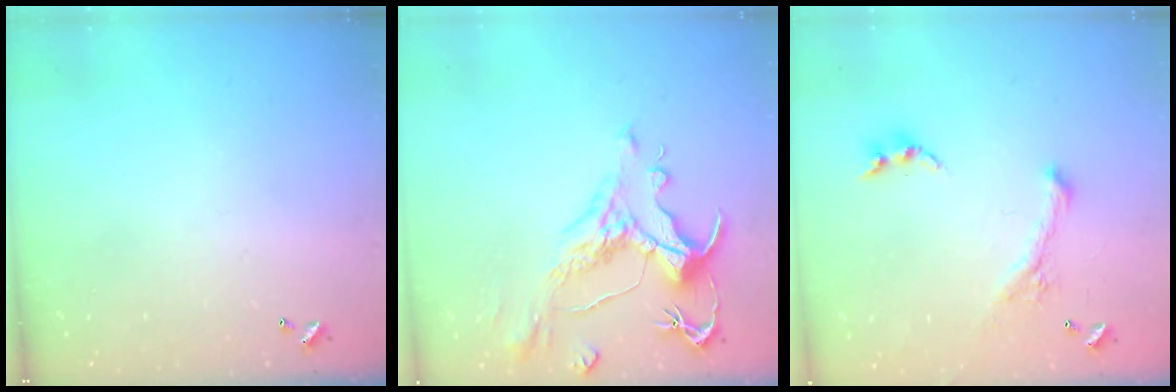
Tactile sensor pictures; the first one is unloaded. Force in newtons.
{"total": 1.5, "press": 0.9, "slide": 1.2}
{"total": 1.3, "press": 0.5, "slide": 1.2}